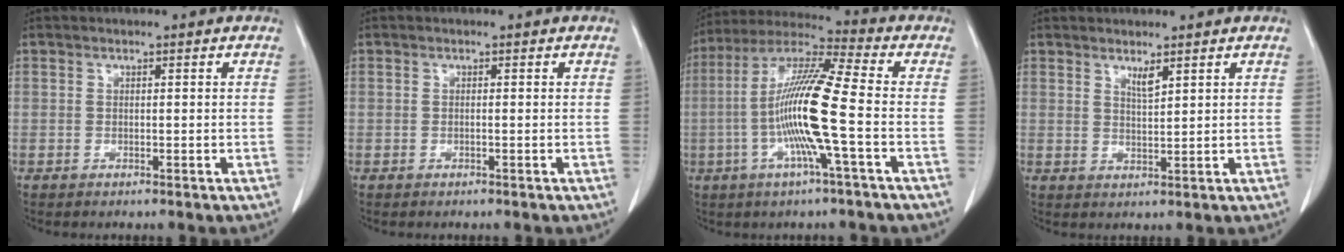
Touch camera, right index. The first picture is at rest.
{"total": 0.0}
{"total": 14.2, "force": [-2.6, -0.3, 13.9], "torque": [-0.273, 0.002, -0.061]}
{"total": 2.0, "force": [1.5, 0.1, 1.4], "torque": [-0.029, -0.009, 0.032]}